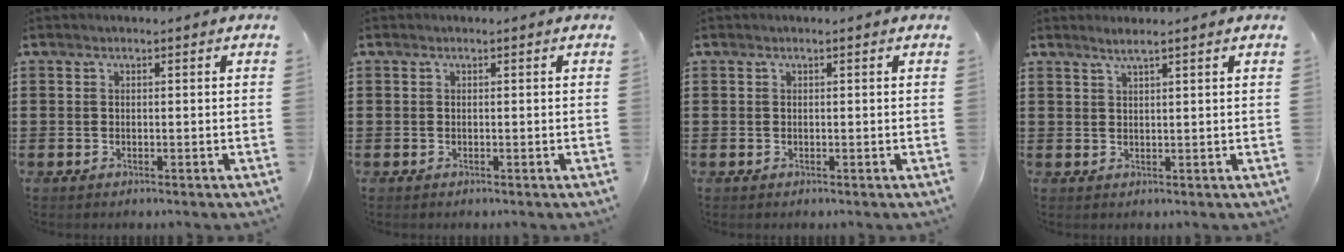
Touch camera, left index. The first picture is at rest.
{"total": 0.0}
{"total": 0.0}
{"total": 1.8, "force": [1.5, -0.3, 1.0], "torque": [-0.021, 0.001, 0.027]}